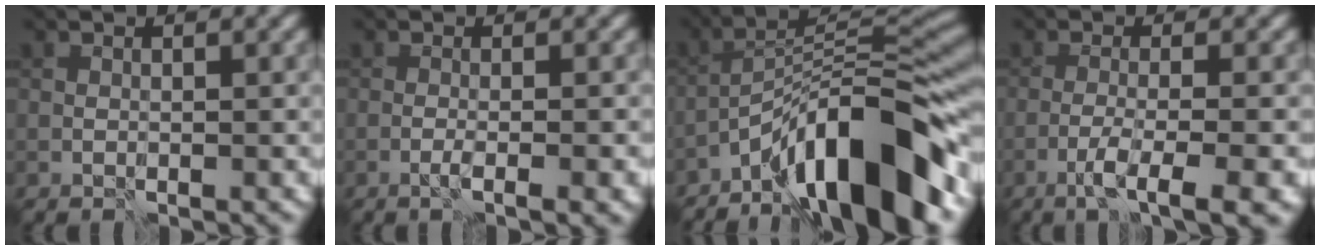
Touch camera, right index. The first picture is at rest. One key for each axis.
{"total": 2.7, "fx": -1.0, "fy": 0.6, "fz": 2.5, "tx": -0.033, "ty": 0.005, "tz": -0.023}
{"total": 11.8, "fx": -7.5, "fy": 3.1, "fz": 8.6, "tx": -0.118, "ty": 0.023, "tz": -0.138}
{"total": 5.6, "fx": -3.0, "fy": 1.2, "fz": 4.6, "tx": -0.072, "ty": 0.003, "tz": -0.053}